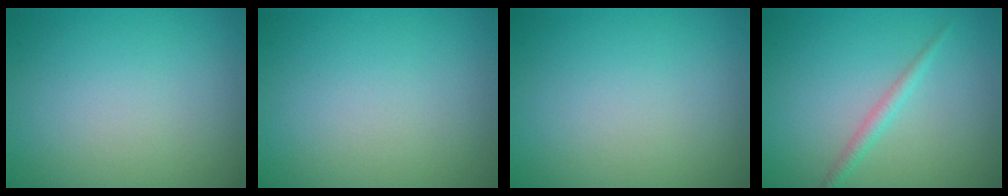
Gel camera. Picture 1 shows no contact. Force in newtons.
{"total": 0.0}
{"total": 0.0}
{"total": 1.4, "press": 1.4, "slide": 0.0}